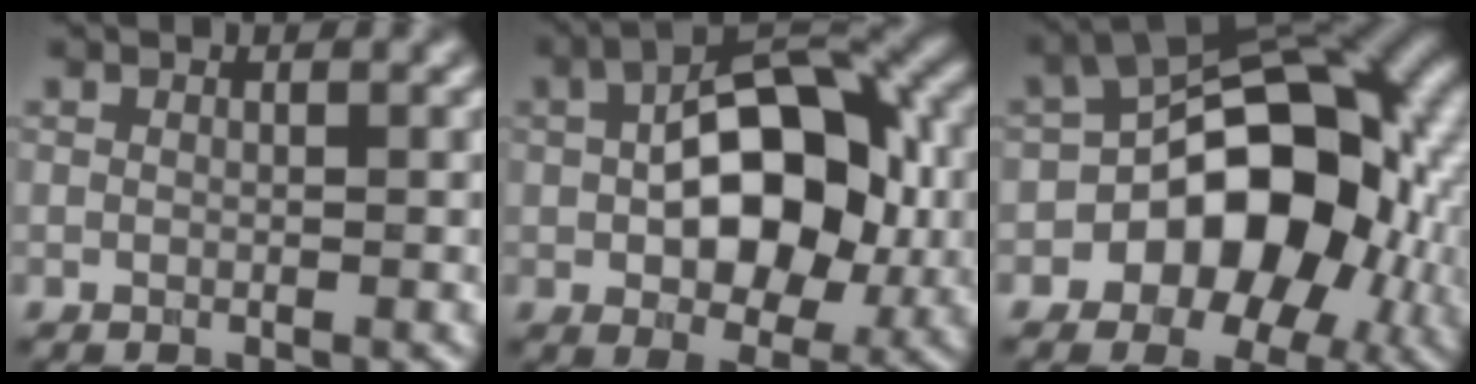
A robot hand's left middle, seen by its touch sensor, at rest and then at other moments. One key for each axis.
{"total": 11.5, "fx": 0.7, "fy": 6.9, "fz": 9.1, "tx": -0.129, "ty": 0.014, "tz": 0.012}
{"total": 12.6, "fx": -2.4, "fy": 8.4, "fz": 9.0, "tx": -0.092, "ty": 0.013, "tz": -0.044}